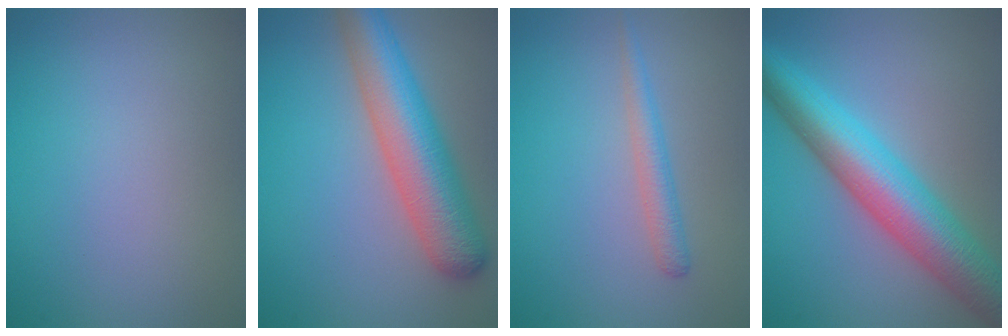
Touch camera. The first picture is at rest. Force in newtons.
{"total": 7.9, "press": 7.9, "slide": 0.4}
{"total": 1.9, "press": 1.9, "slide": 0.1}
{"total": 9.2, "press": 9.2, "slide": 0.3}